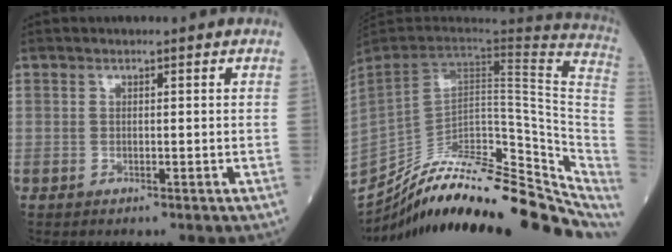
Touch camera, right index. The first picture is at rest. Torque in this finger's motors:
{"motor_torque": [0.02, -2.12, 0.00, -0.08]}